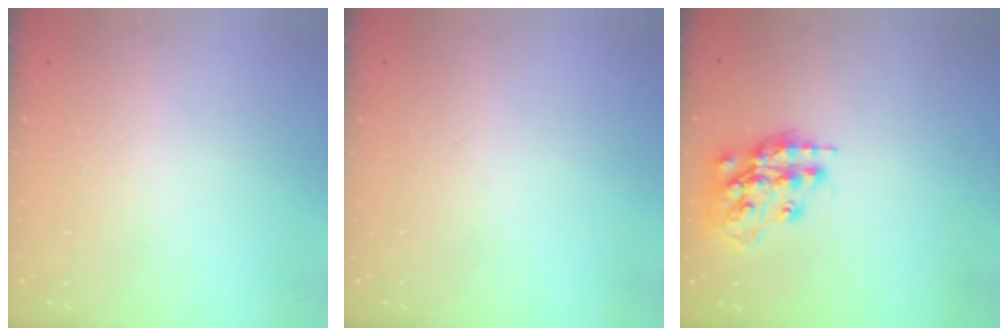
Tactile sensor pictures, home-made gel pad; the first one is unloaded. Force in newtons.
{"total": 0.0}
{"total": 15.5, "press": 15.5, "slide": 1.1}